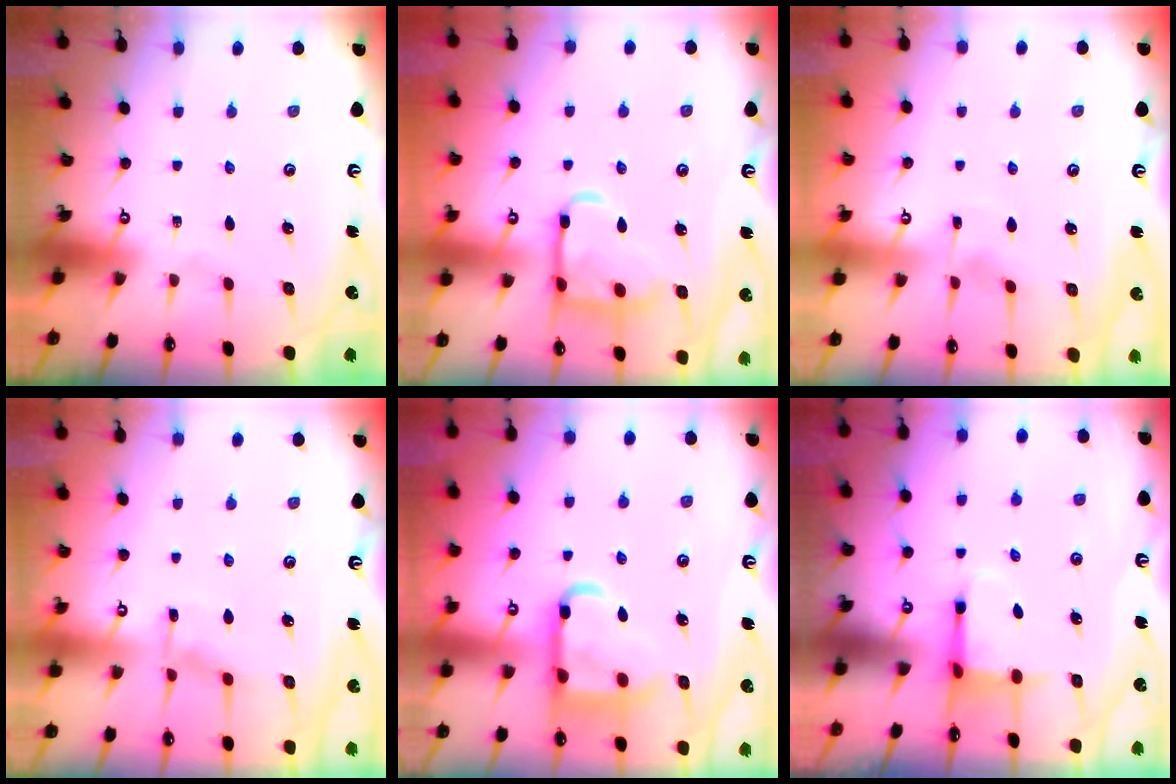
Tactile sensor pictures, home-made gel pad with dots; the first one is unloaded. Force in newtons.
{"total": 13.8, "press": 13.7, "slide": 1.1}
{"total": 2.6, "press": 2.6, "slide": 0.2}
{"total": 5.8, "press": 5.7, "slide": 0.6}
{"total": 14.8, "press": 14.7, "slide": 1.7}
{"total": 4.0, "press": 3.7, "slide": 1.3}